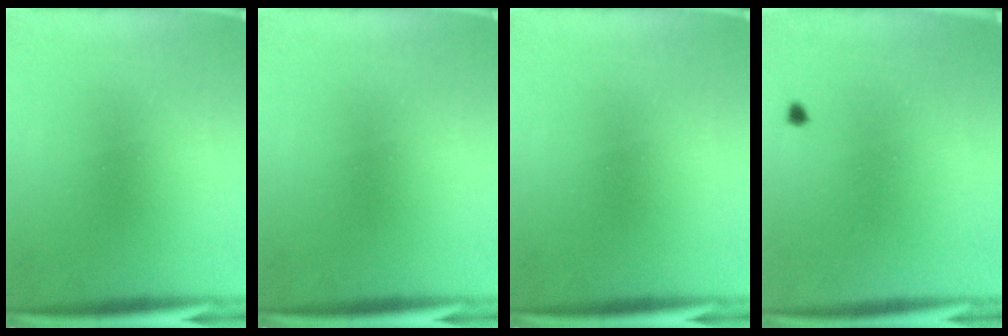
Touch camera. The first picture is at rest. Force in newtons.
{"total": 0.0}
{"total": 0.0}
{"total": 0.6}